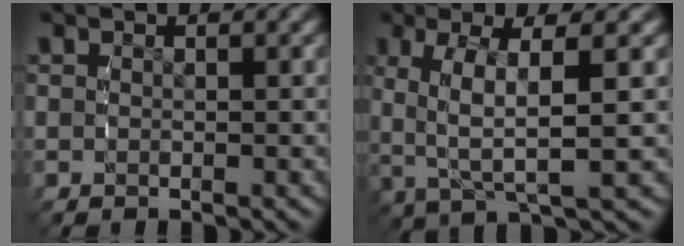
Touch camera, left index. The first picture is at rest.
{"total": 5.3, "force": [0.5, 1.6, 5.1], "torque": [-0.093, 0.000, 0.014]}